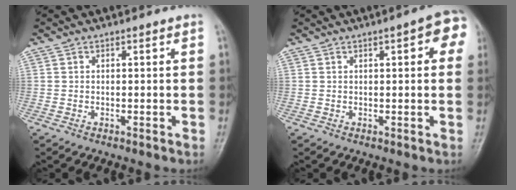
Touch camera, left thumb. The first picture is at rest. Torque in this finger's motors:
{"motor_torque": [0.00, 0.33, 0.02, 0.09, 0.12]}